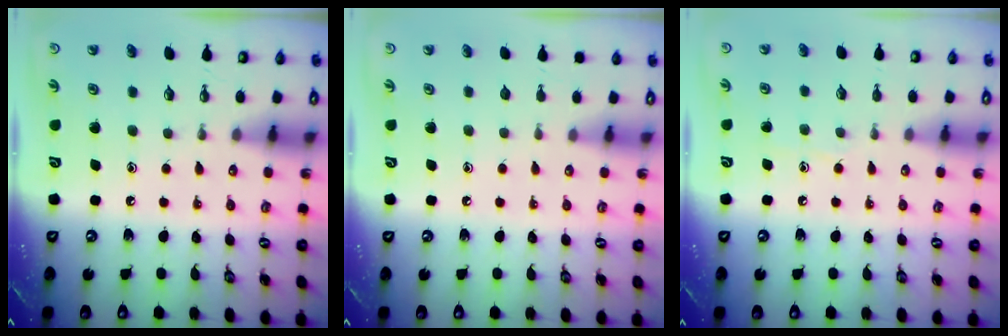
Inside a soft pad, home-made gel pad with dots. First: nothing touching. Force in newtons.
{"total": 0.0}
{"total": 5.5, "press": 5.5, "slide": 0.5}